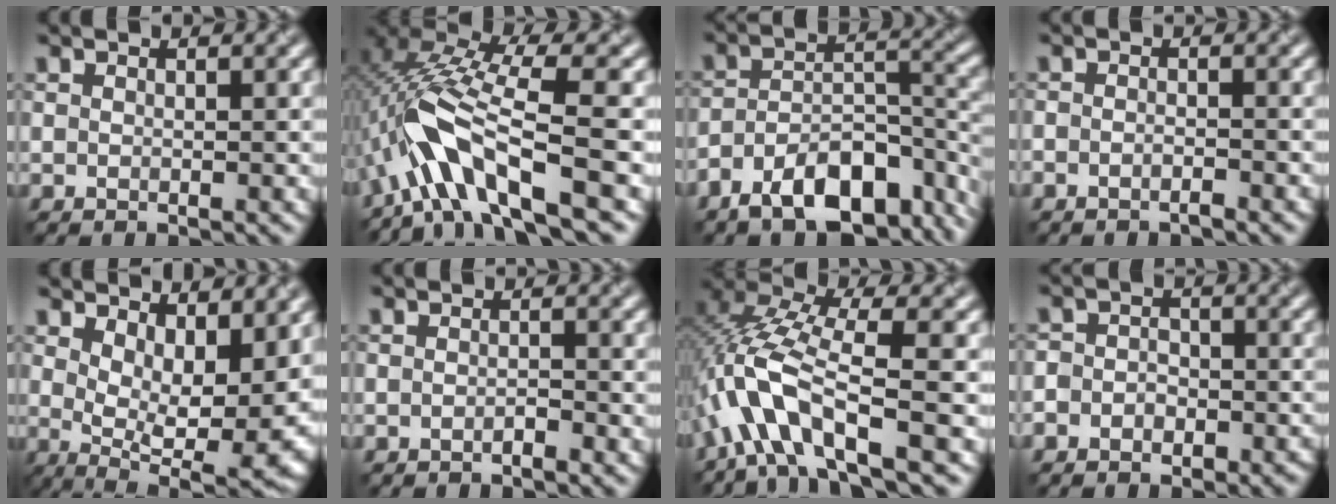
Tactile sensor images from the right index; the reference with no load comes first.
{"total": 8.4, "force": [-4.1, 1.9, 7.2], "torque": [-0.151, 0.027, -0.072]}
{"total": 10.3, "force": [-7.4, 4.0, 5.9], "torque": [-0.098, -0.001, -0.113]}
{"total": 1.5, "force": [-1.5, -0.2, -0.1], "torque": [-0.003, 0.006, -0.018]}
{"total": 9.4, "force": [2.2, 4.4, 8.0], "torque": [-0.113, -0.016, 0.063]}
{"total": 1.1, "force": [-1.1, -0.1, 0.1], "torque": [-0.003, 0.004, -0.011]}
{"total": 7.4, "force": [-3.7, 1.9, 6.2], "torque": [-0.137, 0.027, -0.067]}
{"total": 3.2, "force": [-2.5, 2.1, 0.2], "torque": [0.022, 0.013, -0.037]}